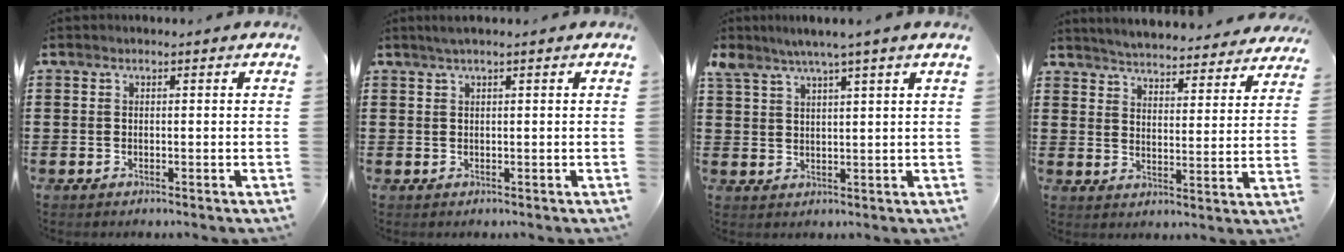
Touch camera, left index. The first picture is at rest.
{"total": 1.2, "force": [0.6, -0.1, 1.0], "torque": [-0.018, 0.000, 0.012]}
{"total": 3.7, "force": [2.8, -0.1, 2.4], "torque": [-0.054, -0.006, 0.047]}
{"total": 4.4, "force": [4.4, -0.5, 0.2], "torque": [-0.027, -0.035, 0.073]}